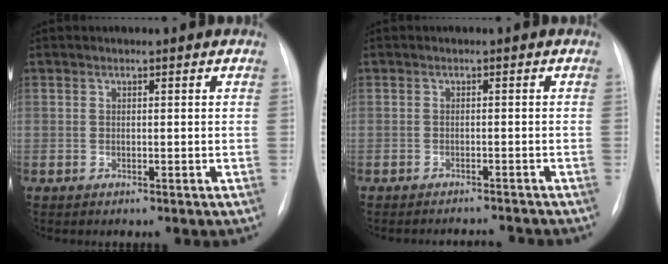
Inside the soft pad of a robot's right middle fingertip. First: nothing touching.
{"total": 3.7, "force": [-3.6, -0.3, -0.3], "torque": [0.008, -0.002, -0.049]}